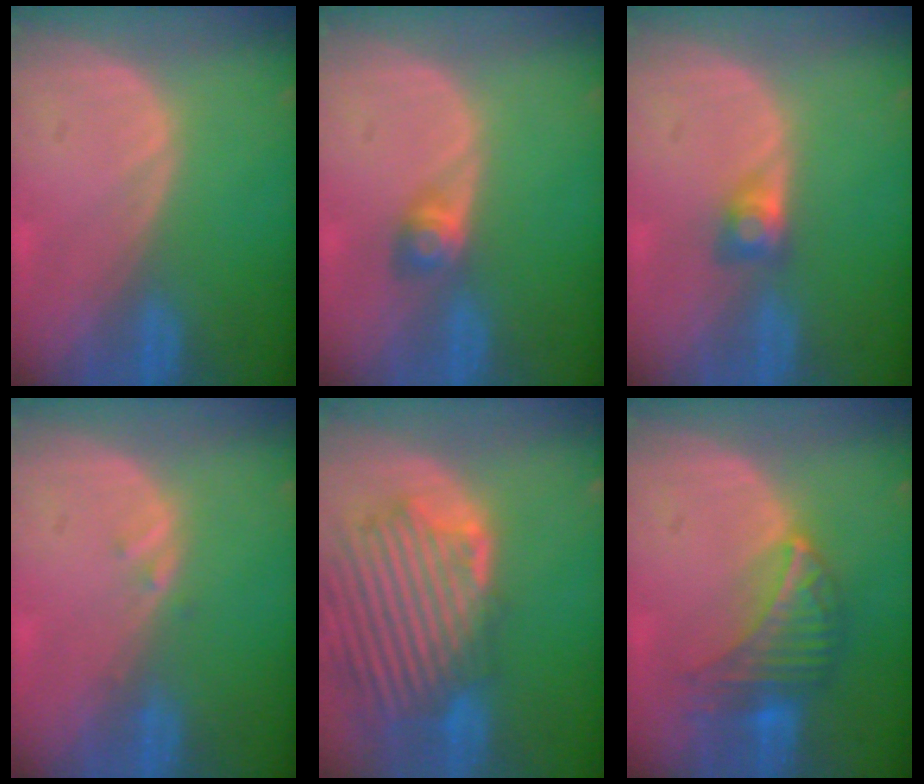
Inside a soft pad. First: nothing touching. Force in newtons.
{"total": 2.8, "press": 2.6, "slide": 1.2}
{"total": 2.7, "press": 2.5, "slide": 1.1}
{"total": 1.0, "press": 0.9, "slide": 0.5}
{"total": 12.9, "press": 11.5, "slide": 6.0}
{"total": 6.8, "press": 6.6, "slide": 1.4}